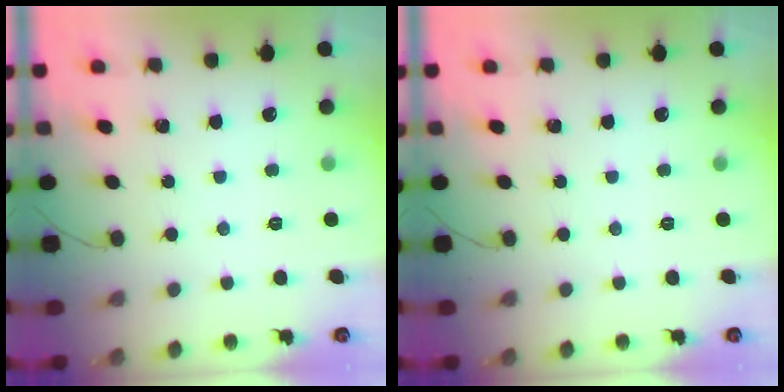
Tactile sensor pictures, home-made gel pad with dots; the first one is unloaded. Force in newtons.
{"total": 0.0}